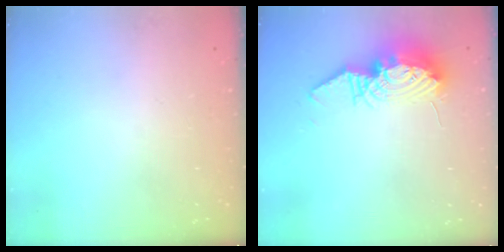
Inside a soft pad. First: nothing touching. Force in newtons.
{"total": 12.1, "press": 12.1, "slide": 1.3}